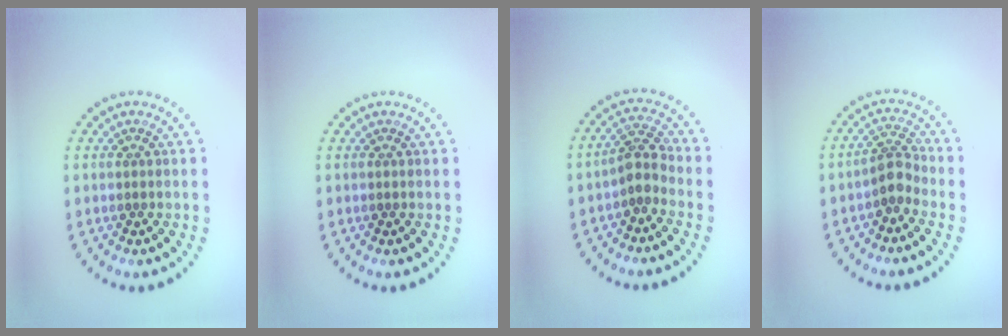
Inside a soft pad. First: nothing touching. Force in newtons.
{"total": 0.0}
{"total": 2.4, "press": 1.9, "slide": 1.5}
{"total": 2.5, "press": 1.9, "slide": 1.5}